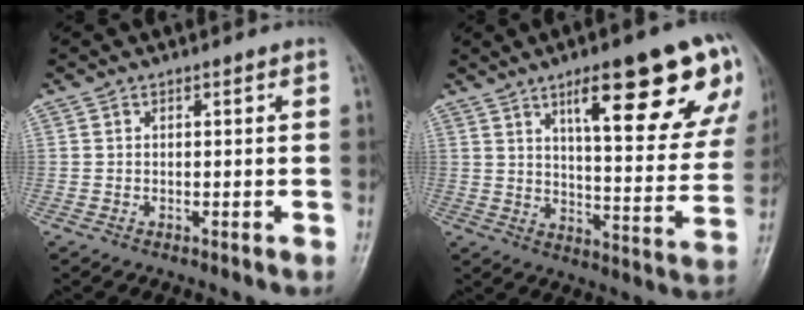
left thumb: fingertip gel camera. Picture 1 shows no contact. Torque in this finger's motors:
{"motor_torque": [2.61, 2.39, 1.90, -0.87, 0.20]}